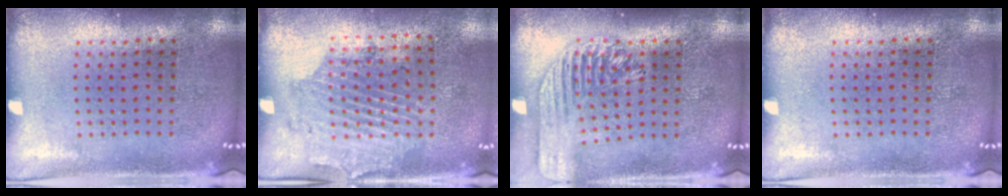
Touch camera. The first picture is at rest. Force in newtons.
{"total": 1.7, "press": 1.2, "slide": 1.2}
{"total": 1.7, "press": 1.6, "slide": 0.6}
{"total": 0.0}